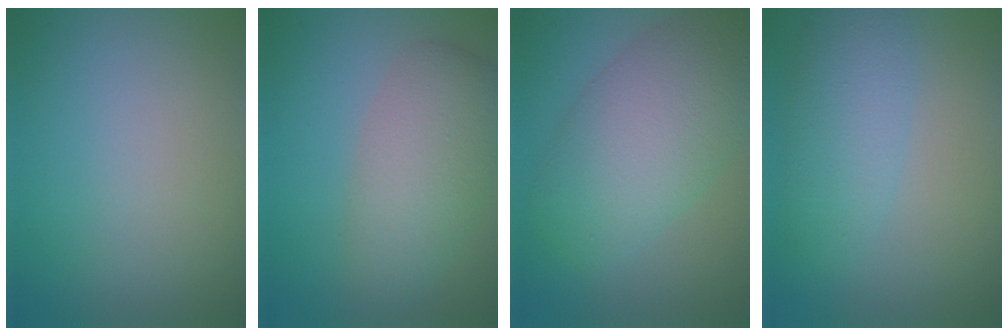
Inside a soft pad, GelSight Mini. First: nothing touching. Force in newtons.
{"total": 5.0, "press": 5.0, "slide": 0.2}
{"total": 8.2, "press": 8.2, "slide": 0.3}
{"total": 4.0, "press": 4.0, "slide": 0.1}